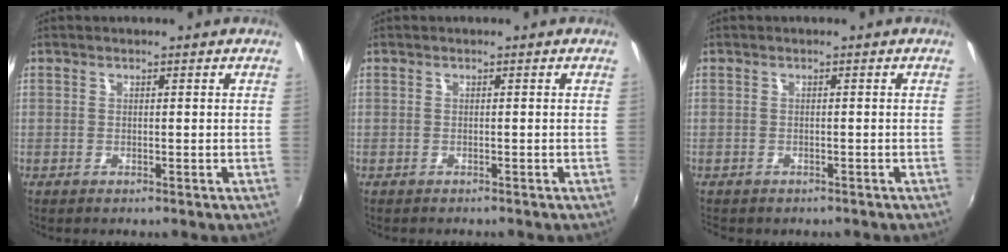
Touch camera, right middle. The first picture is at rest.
{"total": 0.8, "force": [-0.7, 0.3, 0.1], "torque": [-0.005, -0.002, -0.011]}
{"total": 1.9, "force": [-1.5, 1.0, 0.6], "torque": [-0.017, -0.008, -0.020]}